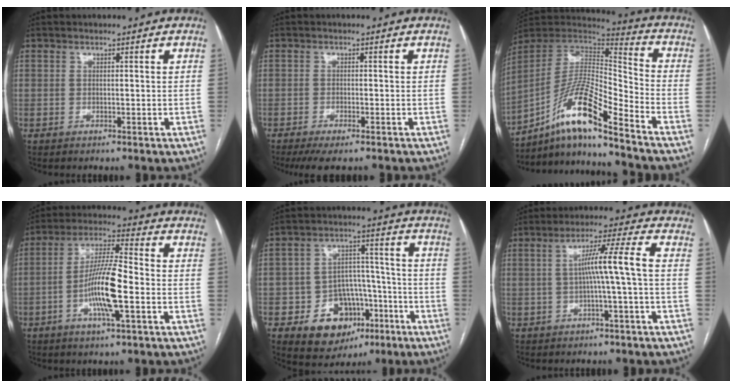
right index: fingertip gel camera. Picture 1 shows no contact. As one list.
[{"total": 5.6, "force": [-4.4, 1.1, 3.3], "torque": [-0.047, -0.010, -0.066]}, {"total": 15.6, "force": [-10.9, 0.9, 11.1], "torque": [-0.212, 0.013, -0.194]}, {"total": 11.3, "force": [-3.2, 1.2, 10.8], "torque": [-0.208, 0.001, -0.062]}, {"total": 12.2, "force": [-5.6, 9.3, 5.6], "torque": [-0.069, 0.034, -0.070]}, {"total": 6.7, "force": [-0.4, -1.2, 6.6], "torque": [-0.113, 0.019, -0.003]}]